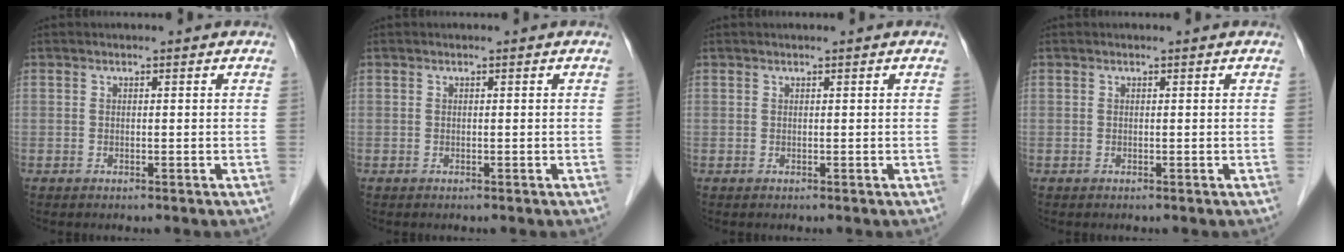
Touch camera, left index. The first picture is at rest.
{"total": 0.0}
{"total": 0.0}
{"total": 0.0}